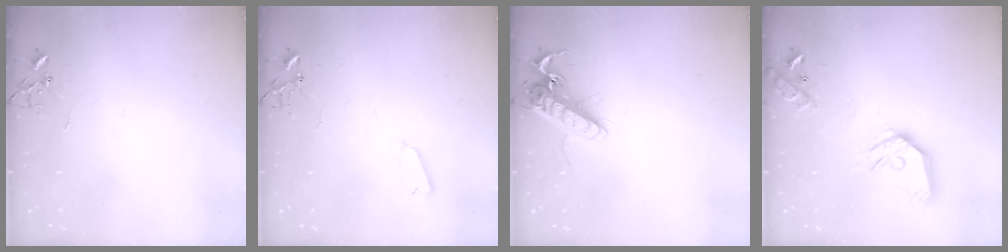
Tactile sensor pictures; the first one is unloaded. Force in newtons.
{"total": 4.1, "press": 4.0, "slide": 0.8}
{"total": 12.8, "press": 12.6, "slide": 2.4}
{"total": 16.2, "press": 16.0, "slide": 2.5}